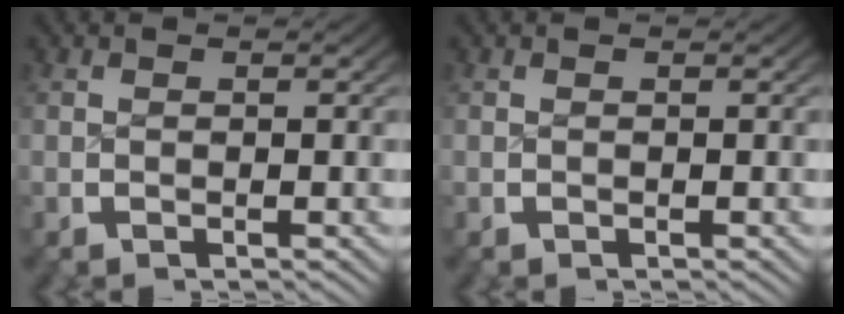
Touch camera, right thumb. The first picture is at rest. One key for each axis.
{"total": 0.0}